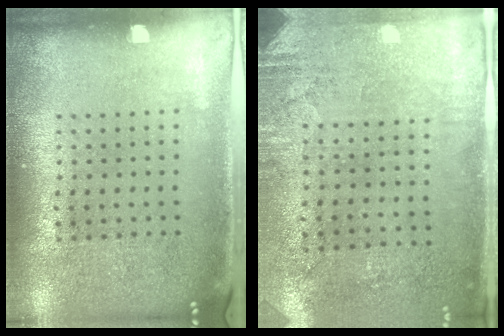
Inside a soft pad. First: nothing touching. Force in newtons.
{"total": 2.8, "press": 2.4, "slide": 1.6}